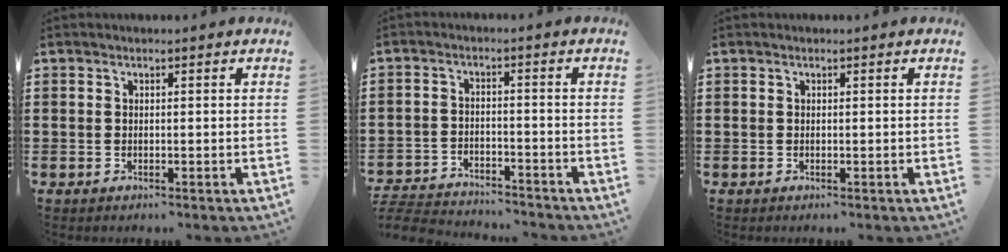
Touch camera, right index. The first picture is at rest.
{"total": 4.3, "force": [-4.3, 0.3, 0.3], "torque": [-0.023, -0.003, -0.095]}
{"total": 0.0}